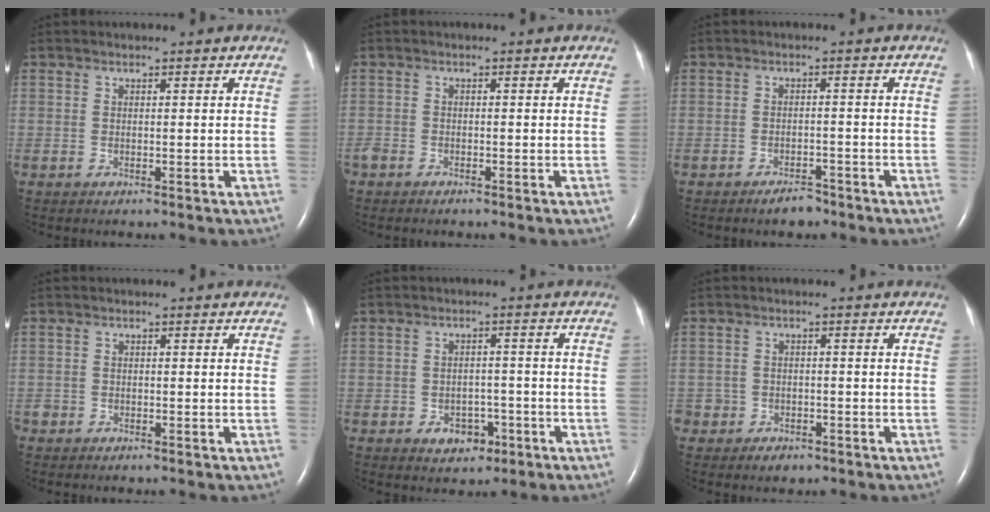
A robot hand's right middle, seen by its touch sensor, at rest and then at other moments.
{"total": 1.4, "force": [-1.2, 0.7, 0.4], "torque": [-0.012, 0.000, -0.021]}
{"total": 2.6, "force": [-2.2, 1.1, 1.0], "torque": [-0.019, 0.002, -0.030]}
{"total": 1.2, "force": [-0.9, 0.7, 0.1], "torque": [-0.008, 0.001, -0.018]}
{"total": 4.1, "force": [-2.1, 3.0, 2.0], "torque": [-0.026, 0.010, -0.021]}
{"total": 3.6, "force": [-2.3, 2.8, 0.4], "torque": [-0.004, 0.010, -0.034]}